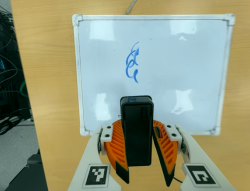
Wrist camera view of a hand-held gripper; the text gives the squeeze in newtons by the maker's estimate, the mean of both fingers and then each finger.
{"total": 8.8, "left": 9.1, "right": 8.5}